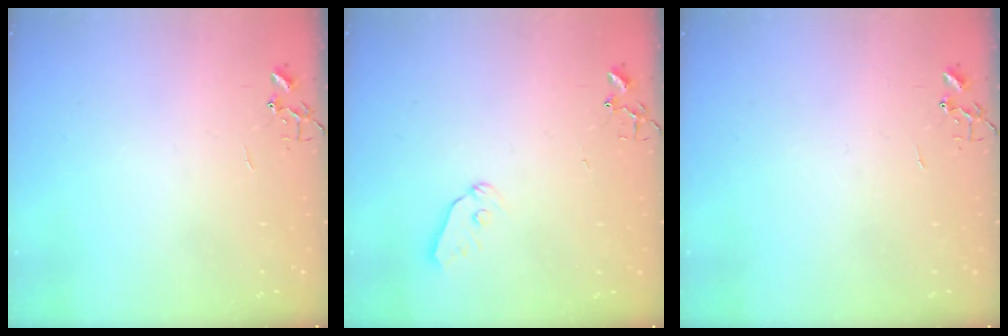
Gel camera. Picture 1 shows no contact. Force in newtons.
{"total": 6.7, "press": 6.7, "slide": 0.8}
{"total": 0.0}